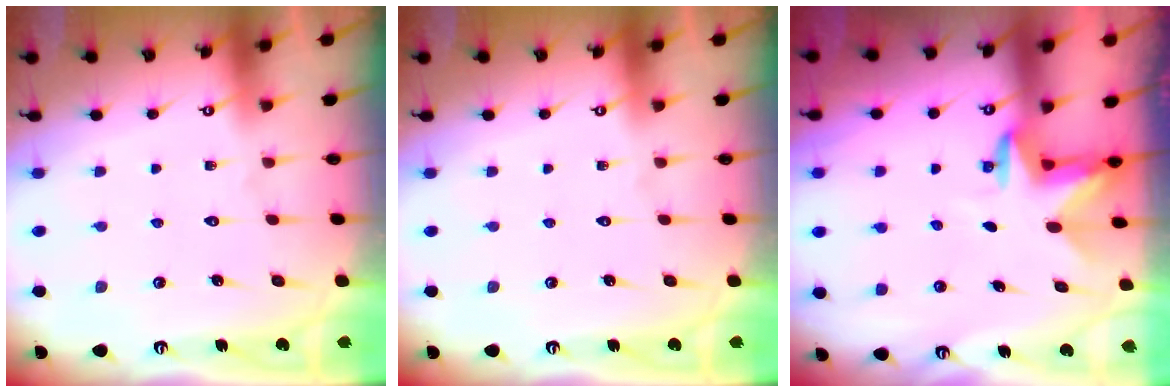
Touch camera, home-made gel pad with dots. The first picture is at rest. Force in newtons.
{"total": 0.0}
{"total": 2.9, "press": 2.8, "slide": 0.7}